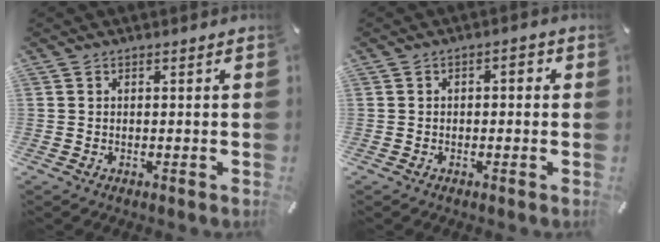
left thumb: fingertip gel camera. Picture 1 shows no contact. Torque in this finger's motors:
{"motor_torque": [0.09, 0.04, 0.15, 0.14, 0.00]}